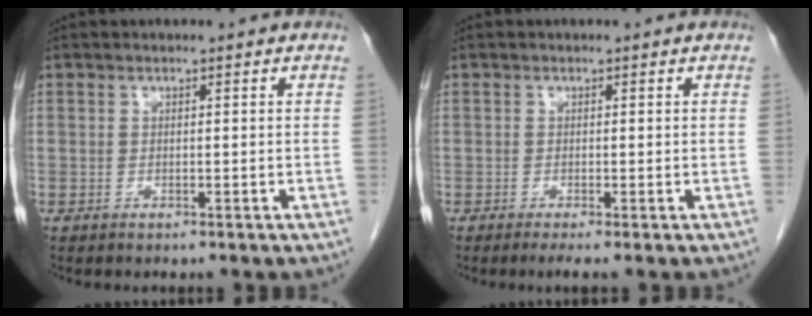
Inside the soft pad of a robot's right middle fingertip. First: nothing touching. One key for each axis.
{"total": 1.4, "fx": -0.9, "fy": -0.1, "fz": 1.0, "tx": -0.018, "ty": -0.005, "tz": -0.016}